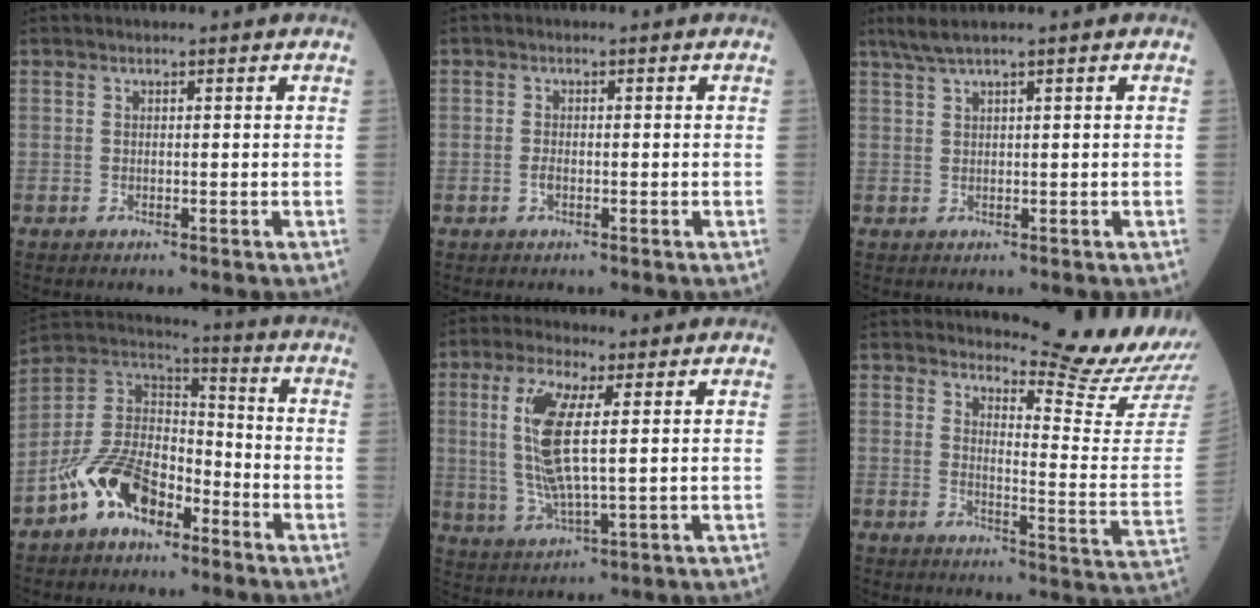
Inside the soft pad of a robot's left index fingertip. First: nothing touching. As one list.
[{"total": 1.2, "force": [-0.5, 0.8, 0.7], "torque": [-0.017, 0.002, -0.004]}, {"total": 3.3, "force": [2.6, -0.4, 2.0], "torque": [-0.044, 0.021, 0.057]}, {"total": 12.0, "force": [-7.0, 6.4, 7.4], "torque": [-0.163, 0.021, -0.136]}, {"total": 10.2, "force": [1.8, 2.4, 9.8], "torque": [-0.220, 0.004, 0.041]}, {"total": 14.3, "force": [14.0, -2.1, 2.5], "torque": [-0.039, -0.127, 0.166]}]